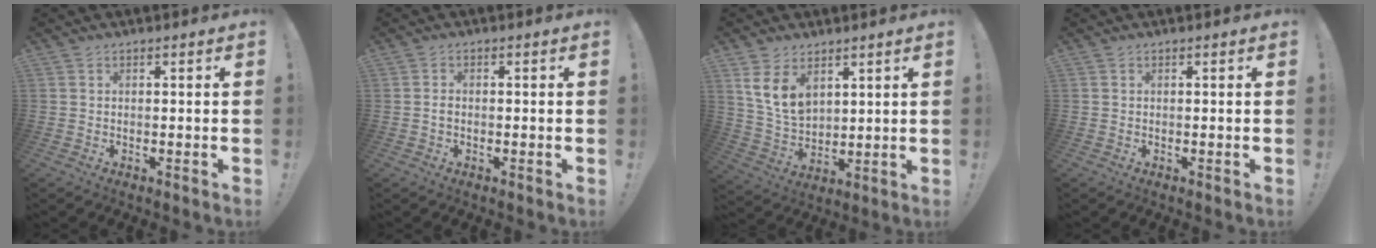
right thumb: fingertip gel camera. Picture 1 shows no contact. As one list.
[{"total": 1.1, "force": [-0.4, 0.7, 0.7], "torque": [-0.013, 0.005, -0.006]}, {"total": 10.3, "force": [5.5, 6.6, 5.8], "torque": [-0.109, -0.027, 0.110]}, {"total": 0.0}]